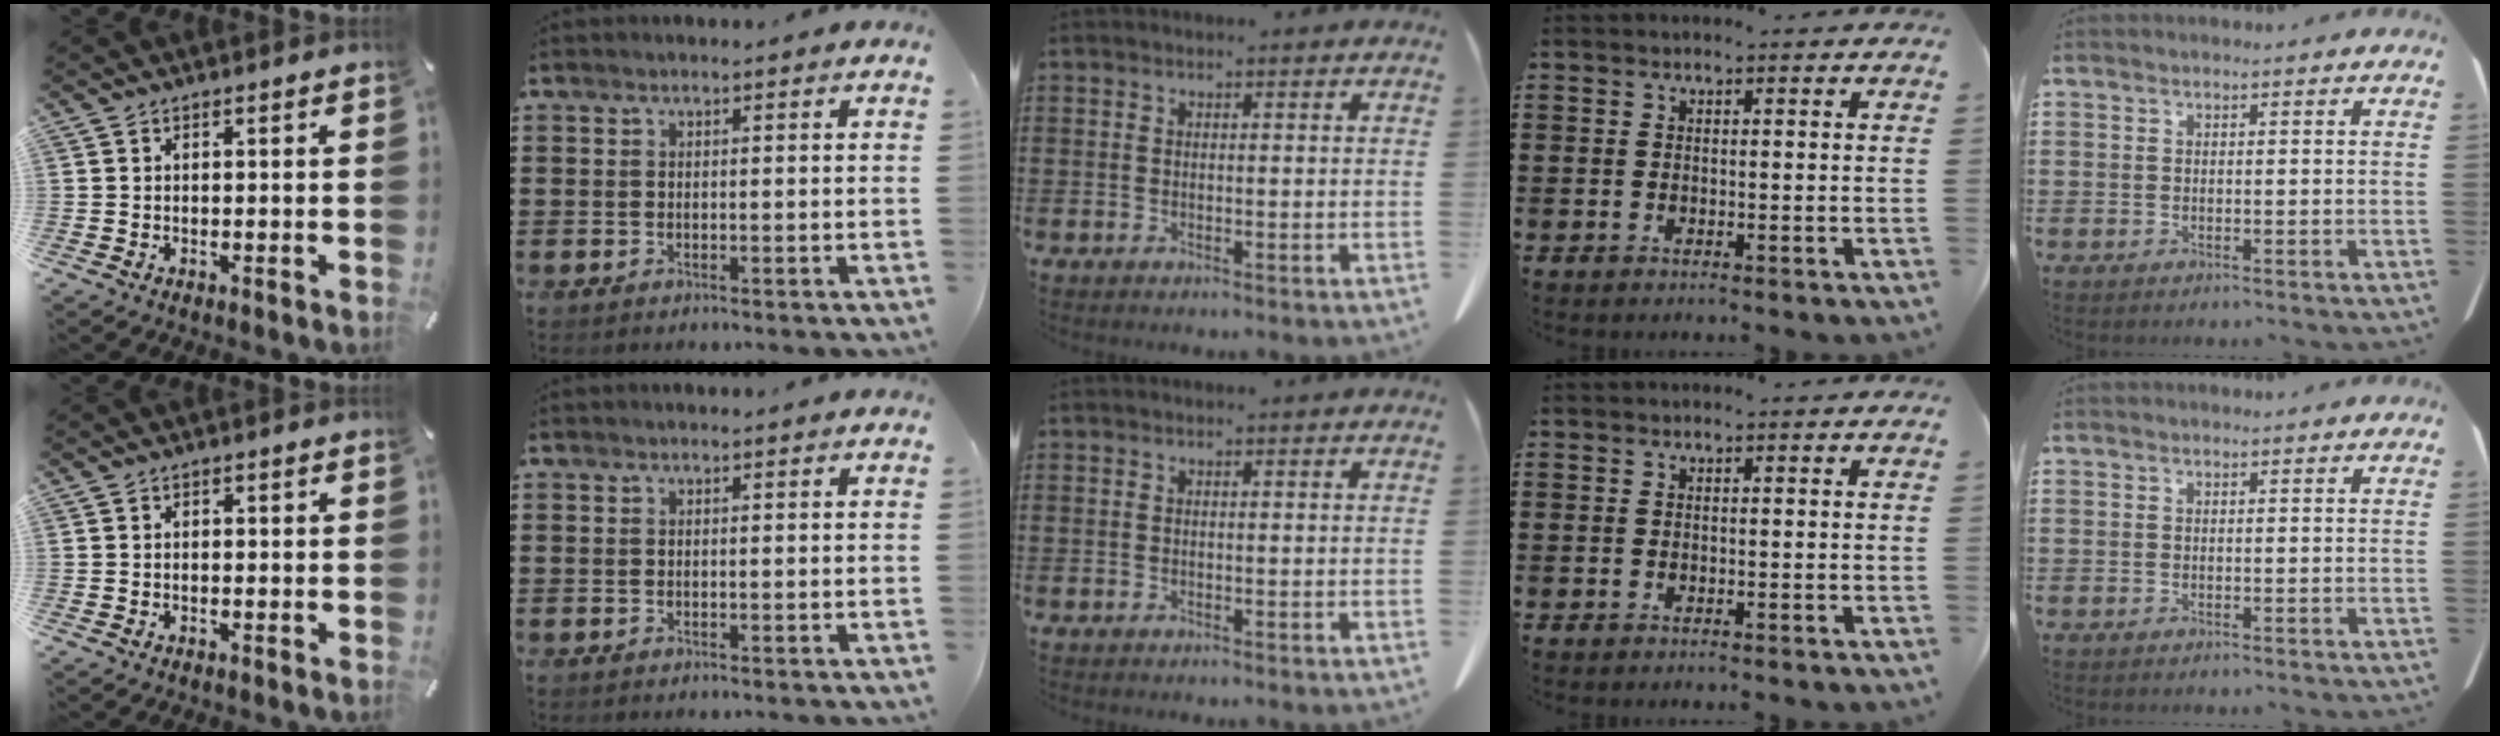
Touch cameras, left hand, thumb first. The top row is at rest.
{"thumb": {"total": 0.6, "force": [-0.3, 0.3, 0.4], "torque": [-0.008, 0.000, -0.005]}}